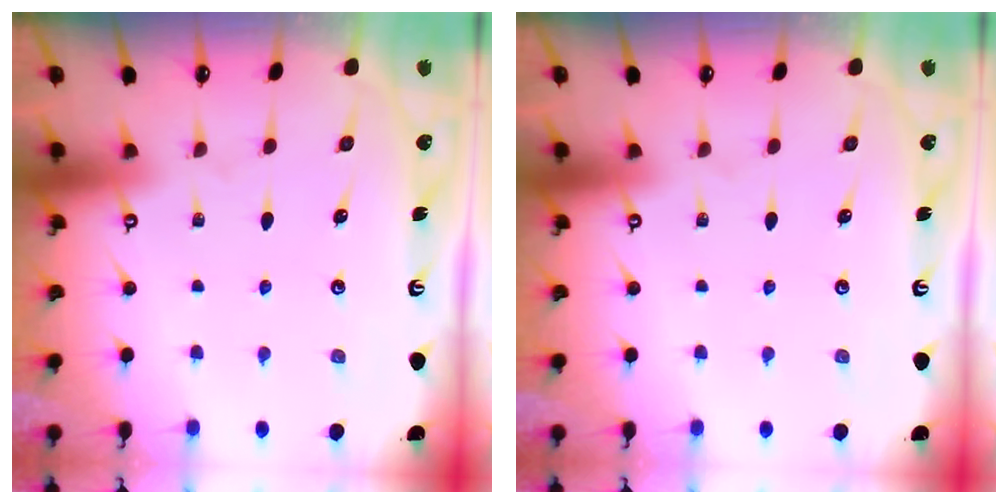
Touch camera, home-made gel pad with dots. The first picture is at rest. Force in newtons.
{"total": 0.0}